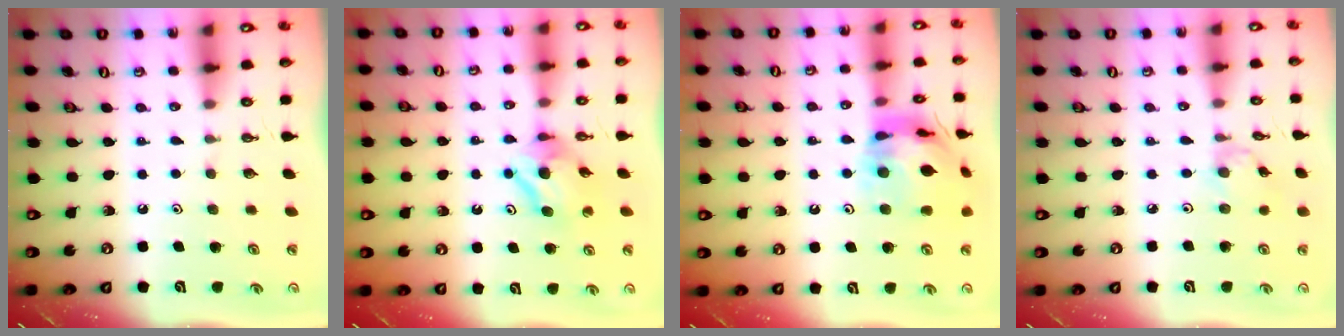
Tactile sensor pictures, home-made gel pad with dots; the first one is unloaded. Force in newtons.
{"total": 7.7, "press": 7.6, "slide": 0.6}
{"total": 16.2, "press": 16.1, "slide": 1.9}
{"total": 1.7, "press": 1.6, "slide": 0.4}